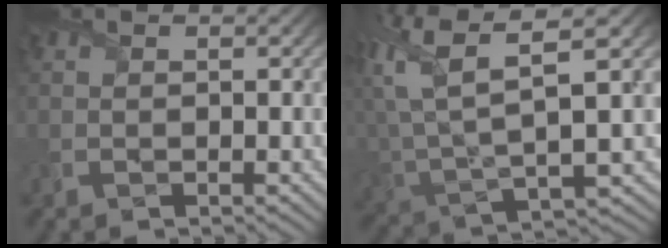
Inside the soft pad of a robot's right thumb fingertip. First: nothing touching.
{"total": 12.2, "force": [4.2, 4.9, 10.4], "torque": [-0.240, -0.001, 0.080]}